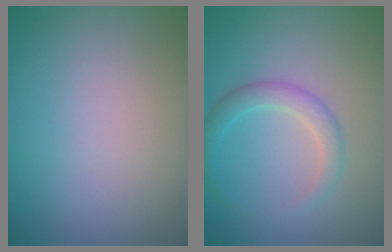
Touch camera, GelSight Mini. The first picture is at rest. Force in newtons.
{"total": 2.3, "press": 2.3, "slide": 0.2}